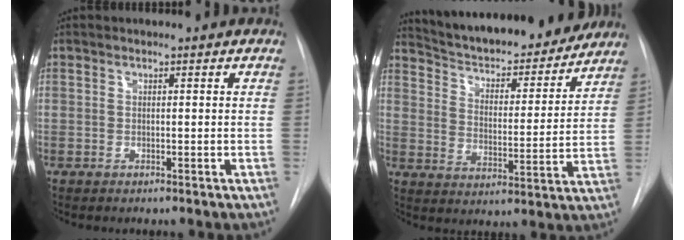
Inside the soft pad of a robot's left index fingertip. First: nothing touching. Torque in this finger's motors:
{"motor_torque": [0.07, -0.50, 0.33, 0.06]}